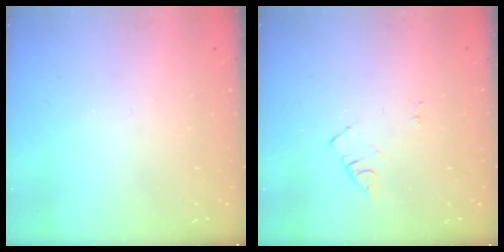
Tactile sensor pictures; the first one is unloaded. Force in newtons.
{"total": 3.8, "press": 3.8, "slide": 0.4}